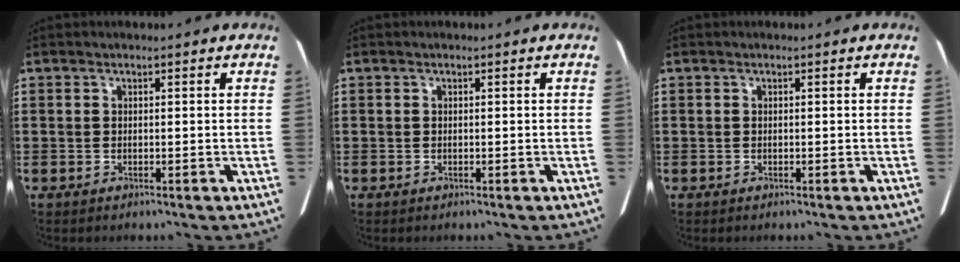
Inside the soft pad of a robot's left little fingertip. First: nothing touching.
{"total": 0.0}
{"total": 0.0}